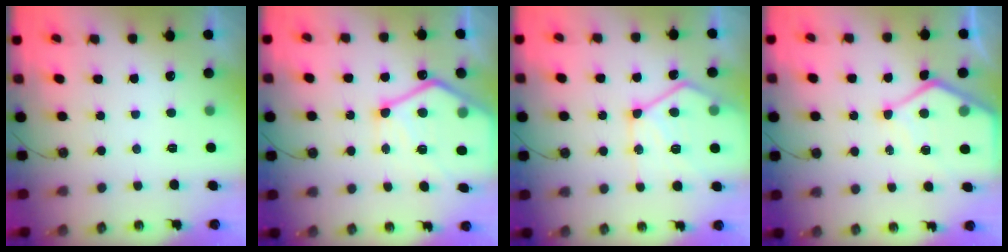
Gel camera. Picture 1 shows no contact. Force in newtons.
{"total": 16.4, "press": 16.4, "slide": 1.0}
{"total": 15.5, "press": 15.4, "slide": 1.8}
{"total": 11.0, "press": 11.0, "slide": 1.0}